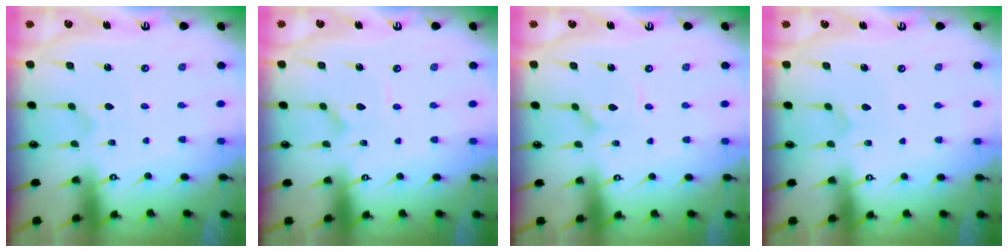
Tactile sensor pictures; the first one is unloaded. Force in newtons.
{"total": 3.1, "press": 3.1, "slide": 0.2}
{"total": 1.2, "press": 1.2, "slide": 0.2}
{"total": 4.1, "press": 4.1, "slide": 0.3}